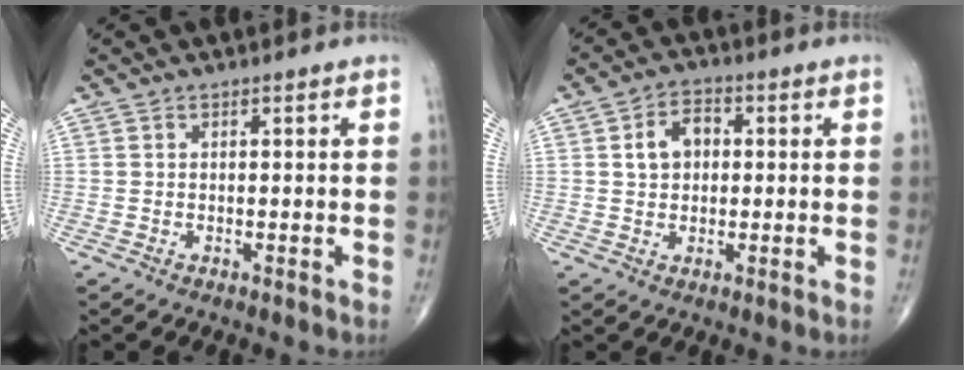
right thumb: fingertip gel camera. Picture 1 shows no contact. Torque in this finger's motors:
{"motor_torque": [0.03, -0.21, 0.72, 0.09, 0.01]}